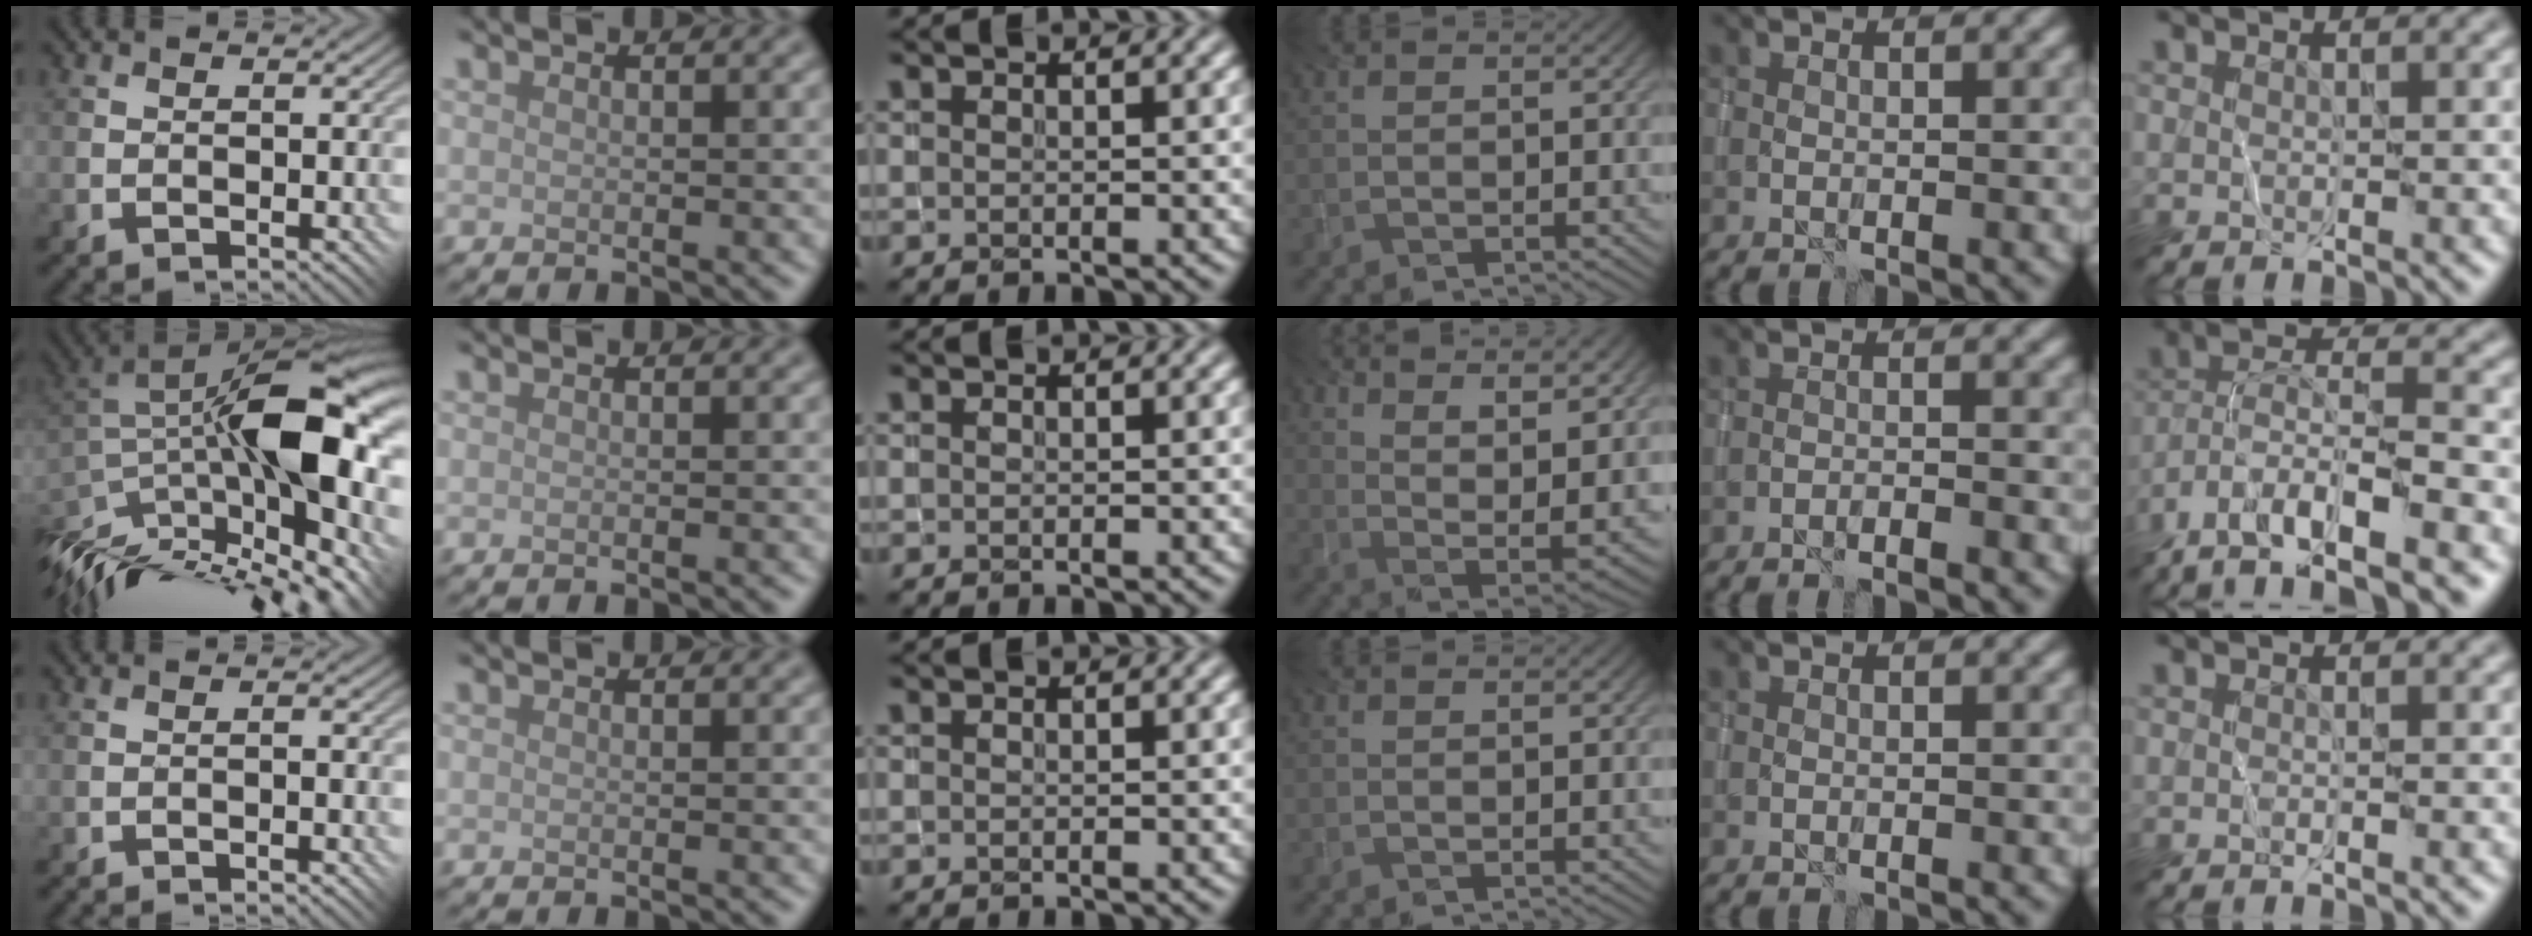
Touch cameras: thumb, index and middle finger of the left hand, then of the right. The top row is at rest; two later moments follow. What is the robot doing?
{"motion": "wrap", "object": "yarn"}